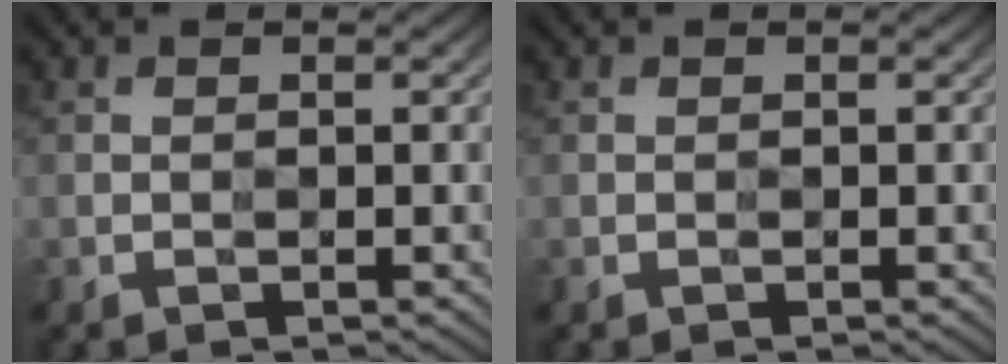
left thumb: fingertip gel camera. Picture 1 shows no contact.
{"total": 0.0}